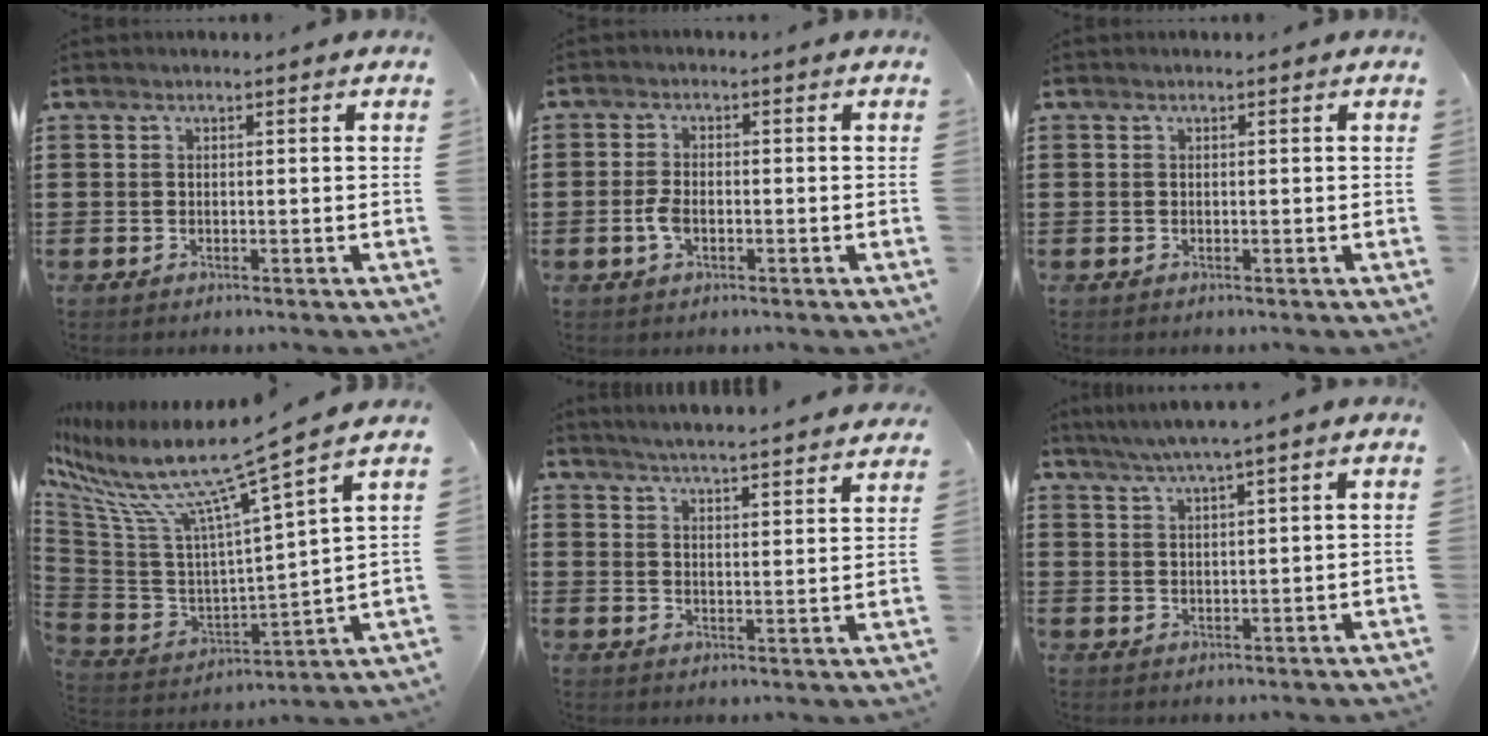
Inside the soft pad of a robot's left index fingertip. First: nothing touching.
{"total": 3.0, "force": [-0.9, 1.5, 2.5], "torque": [-0.068, -0.006, -0.022]}
{"total": 0.0}
{"total": 11.6, "force": [8.3, 0.2, 8.2], "torque": [-0.190, -0.066, 0.129]}
{"total": 4.3, "force": [4.2, -0.8, 0.6], "torque": [-0.030, -0.030, 0.072]}
{"total": 2.8, "force": [2.0, -0.4, 2.0], "torque": [-0.042, -0.002, 0.035]}